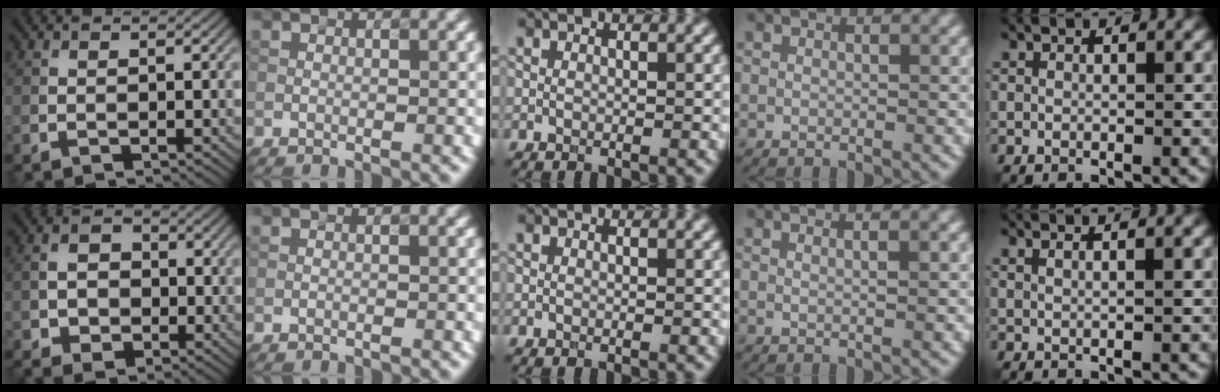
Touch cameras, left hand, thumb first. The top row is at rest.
{"thumb": {"total": 4.5, "force": [-1.1, 3.6, 2.5], "torque": [-0.045, -0.004, -0.019]}, "index": {"total": 0.5, "force": [-0.5, 0.0, 0.2], "torque": [-0.002, -0.001, -0.012]}, "ring": {"total": 2.8, "force": [1.4, 1.2, 2.1], "torque": [-0.002, 0.007, -0.007]}, "little": {"total": 2.1, "force": [1.3, 0.8, 1.5], "torque": [-0.009, 0.003, 0.002]}}